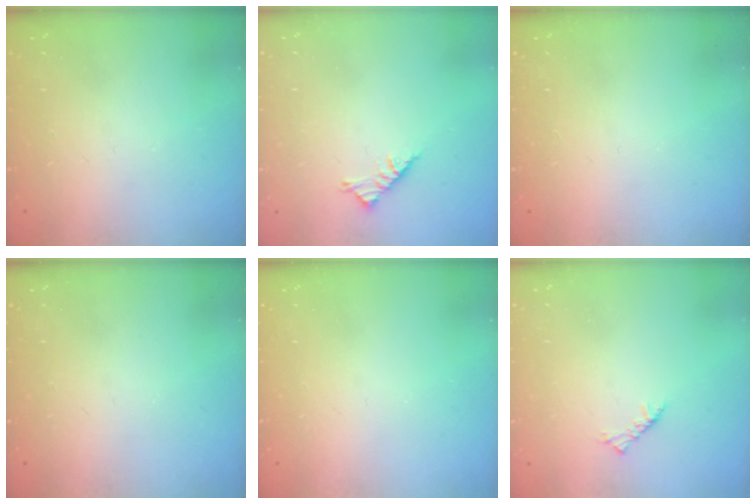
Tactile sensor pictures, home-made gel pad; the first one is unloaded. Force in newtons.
{"total": 4.7, "press": 4.7, "slide": 0.9}
{"total": 0.0}
{"total": 0.0}
{"total": 0.0}
{"total": 2.5, "press": 2.4, "slide": 0.7}